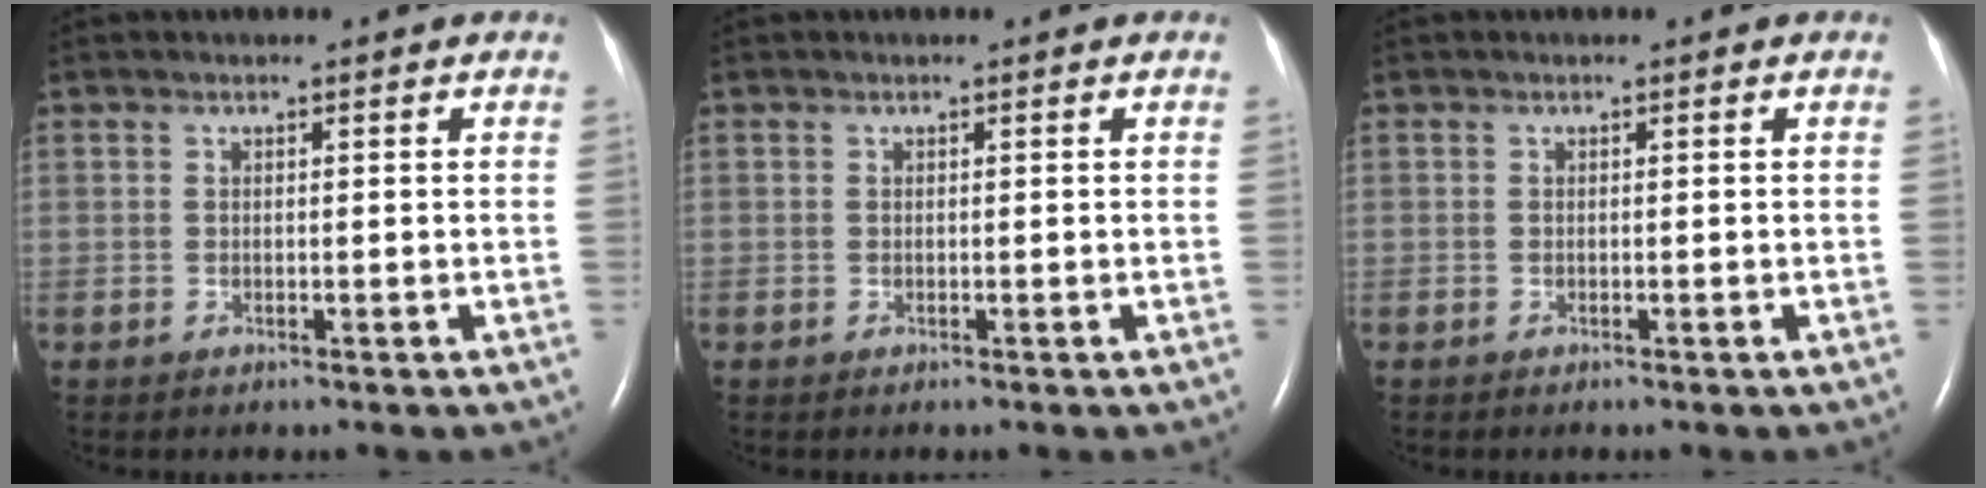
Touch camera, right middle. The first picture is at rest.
{"total": 0.0}
{"total": 0.0}